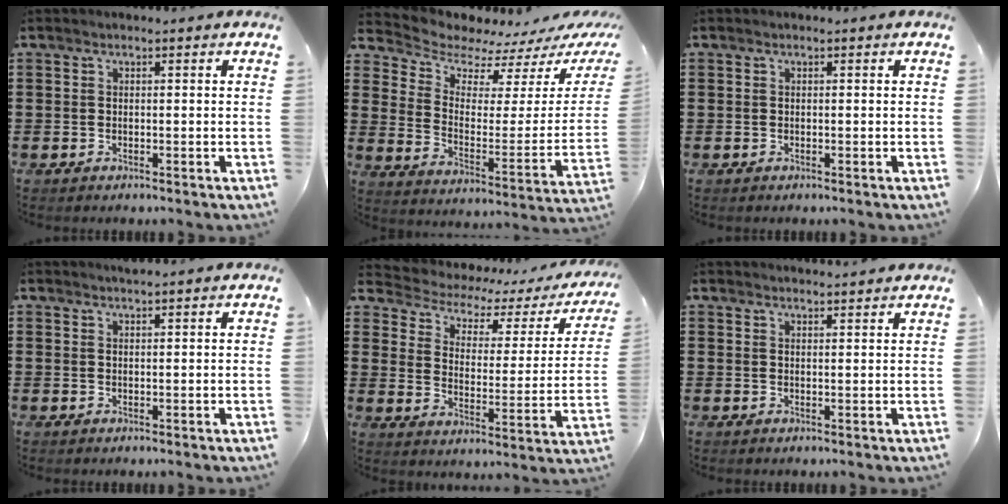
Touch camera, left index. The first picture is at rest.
{"total": 6.4, "force": [6.0, 2.3, 0.5], "torque": [-0.045, -0.055, 0.104]}
{"total": 0.0}
{"total": 1.0, "force": [0.9, -0.1, 0.4], "torque": [-0.007, -0.002, 0.018]}
{"total": 2.9, "force": [2.0, 1.6, 1.5], "torque": [-0.047, -0.018, 0.021]}
{"total": 1.6, "force": [1.6, -0.1, 0.1], "torque": [-0.005, 0.001, 0.032]}